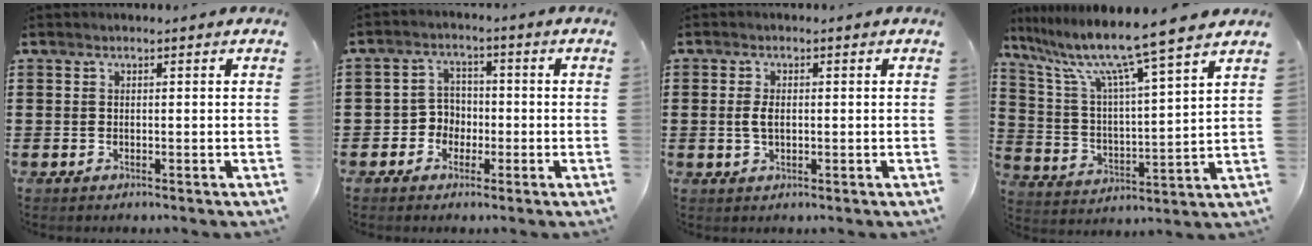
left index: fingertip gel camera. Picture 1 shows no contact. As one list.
[{"total": 3.8, "force": [-1.6, 3.4, 1.0], "torque": [-0.031, 0.010, -0.035]}, {"total": 2.6, "force": [0.0, 1.4, 2.2], "torque": [-0.055, 0.002, -0.003]}, {"total": 10.5, "force": [8.7, -0.6, 5.8], "torque": [-0.147, -0.058, 0.140]}]